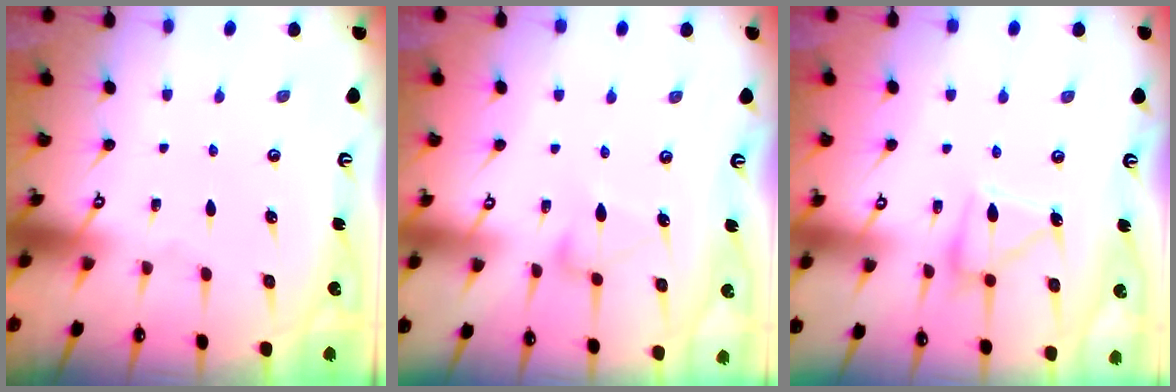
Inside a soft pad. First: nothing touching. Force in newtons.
{"total": 5.6, "press": 5.6, "slide": 0.3}
{"total": 11.3, "press": 11.2, "slide": 0.9}